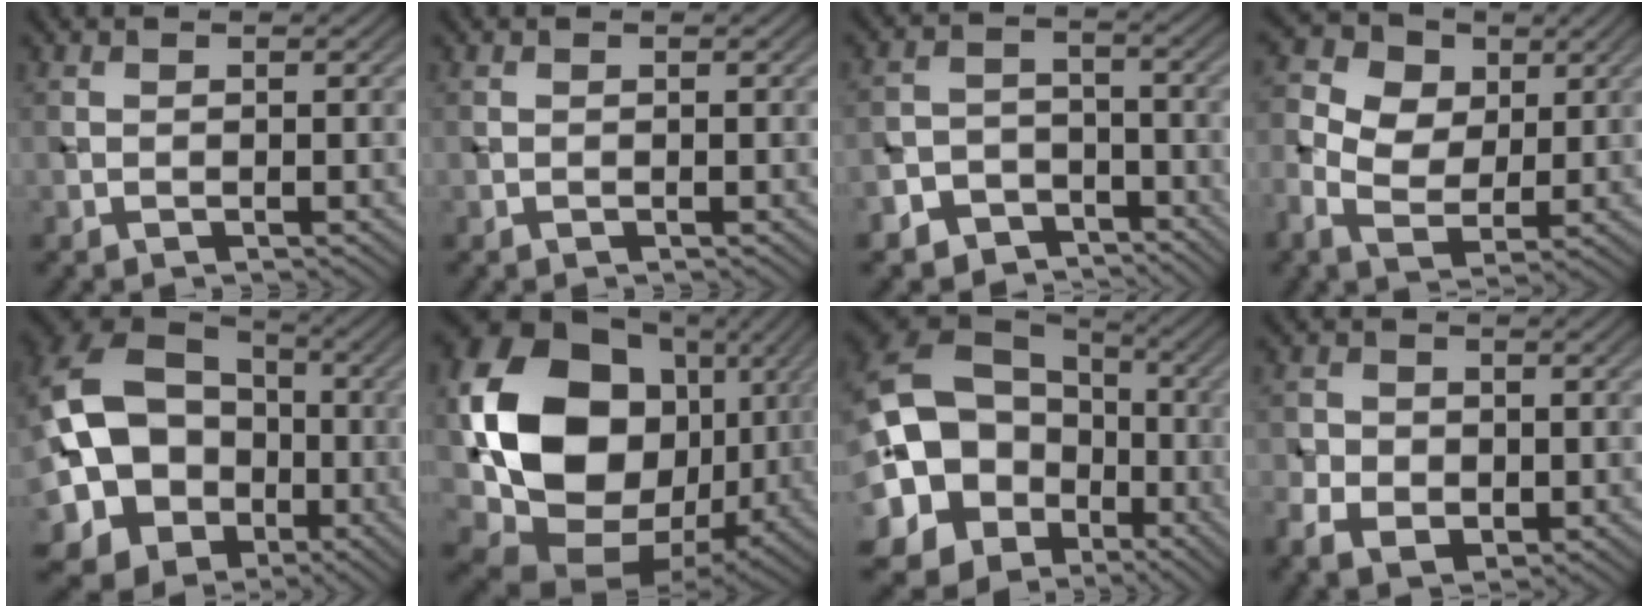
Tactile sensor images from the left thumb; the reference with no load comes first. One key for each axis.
{"total": 0.0}
{"total": 6.7, "fx": -5.0, "fy": 4.0, "fz": 1.9, "tx": -0.035, "ty": -0.010, "tz": -0.093}
{"total": 7.3, "fx": 1.6, "fy": 5.4, "fz": 4.6, "tx": -0.120, "ty": 0.007, "tz": 0.030}
{"total": 17.0, "fx": -2.2, "fy": 13.9, "fz": 9.5, "tx": -0.218, "ty": -0.018, "tz": -0.035}
{"total": 18.6, "fx": 2.0, "fy": 14.9, "fz": 10.9, "tx": -0.245, "ty": -0.038, "tz": 0.054}
{"total": 19.5, "fx": -3.1, "fy": 16.8, "fz": 9.4, "tx": -0.240, "ty": -0.021, "tz": -0.069}
{"total": 5.7, "fx": -1.2, "fy": 4.6, "fz": 3.2, "tx": -0.060, "ty": -0.012, "tz": -0.026}